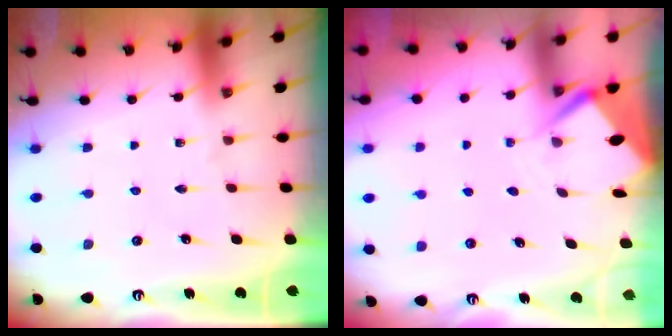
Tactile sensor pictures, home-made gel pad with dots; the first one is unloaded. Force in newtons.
{"total": 3.5, "press": 3.5, "slide": 0.3}